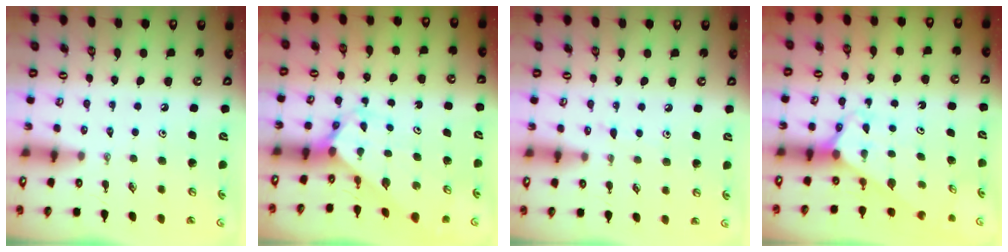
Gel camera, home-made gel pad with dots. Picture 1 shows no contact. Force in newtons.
{"total": 2.4, "press": 2.4, "slide": 0.2}
{"total": 2.7, "press": 2.7, "slide": 0.3}
{"total": 2.6, "press": 2.6, "slide": 0.2}